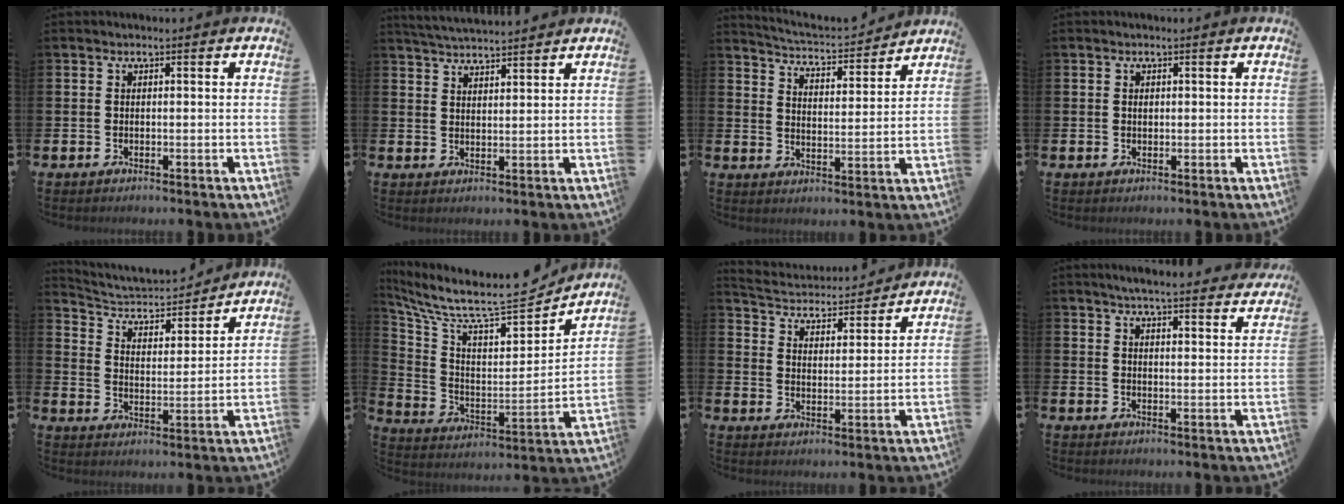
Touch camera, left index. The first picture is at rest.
{"total": 3.9, "force": [3.9, 0.1, 0.1], "torque": [-0.013, -0.020, 0.071]}
{"total": 4.5, "force": [4.5, 0.5, 0.3], "torque": [-0.035, -0.039, 0.075]}
{"total": 0.6, "force": [0.2, 0.4, 0.4], "torque": [0.000, 0.000, 0.002]}
{"total": 5.7, "force": [5.4, 1.5, 1.0], "torque": [-0.050, -0.049, 0.088]}
{"total": 9.3, "force": [8.4, 1.6, 3.8], "torque": [-0.119, -0.072, 0.135]}
{"total": 4.3, "force": [4.0, 1.3, 0.3], "torque": [-0.036, -0.036, 0.065]}
{"total": 4.9, "force": [4.8, -0.1, 1.2], "torque": [-0.024, -0.031, 0.082]}